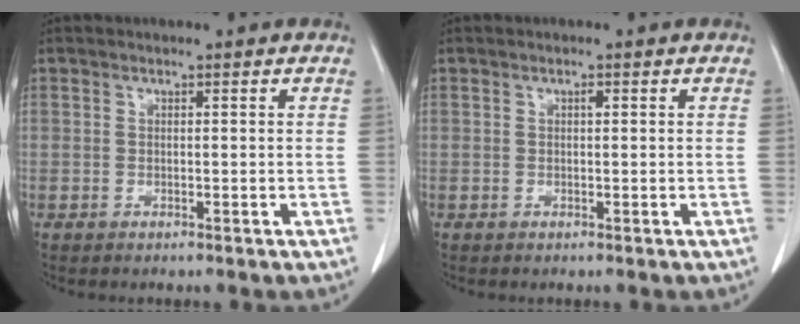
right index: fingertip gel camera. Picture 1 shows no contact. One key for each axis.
{"total": 1.0, "fx": 0.4, "fy": 0.3, "fz": 0.8, "tx": -0.015, "ty": -0.001, "tz": 0.006}